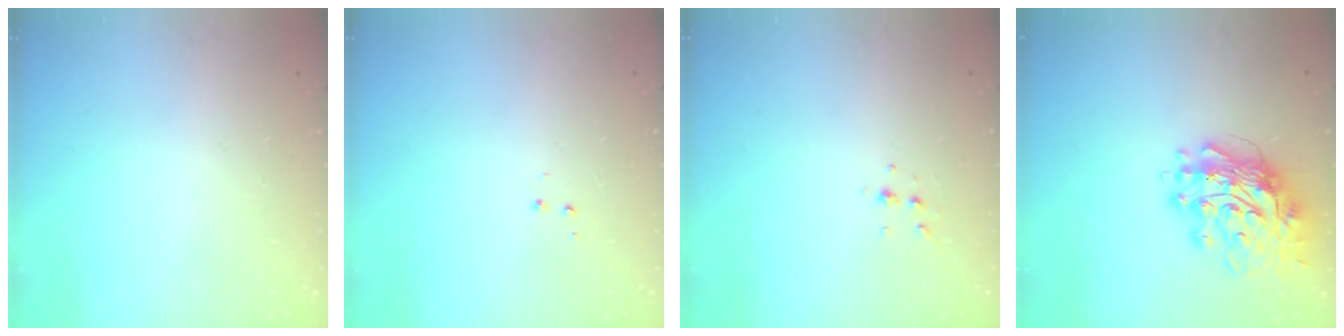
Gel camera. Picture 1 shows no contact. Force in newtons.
{"total": 3.3, "press": 3.3, "slide": 0.4}
{"total": 4.5, "press": 4.3, "slide": 1.3}
{"total": 17.5, "press": 17.4, "slide": 1.7}